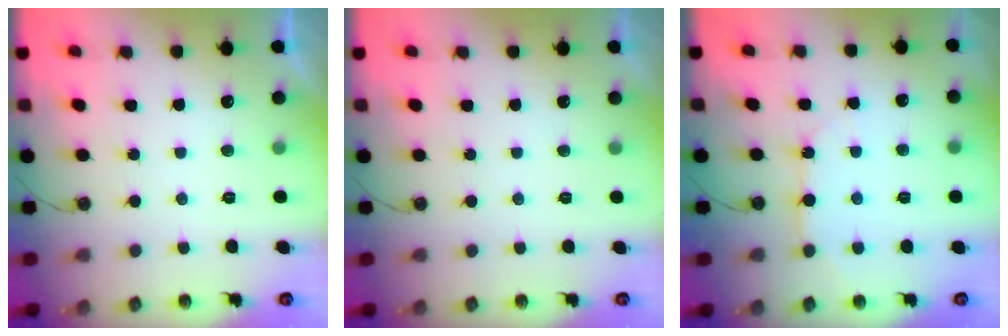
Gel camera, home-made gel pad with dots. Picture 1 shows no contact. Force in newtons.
{"total": 0.0}
{"total": 6.8, "press": 6.8, "slide": 0.6}